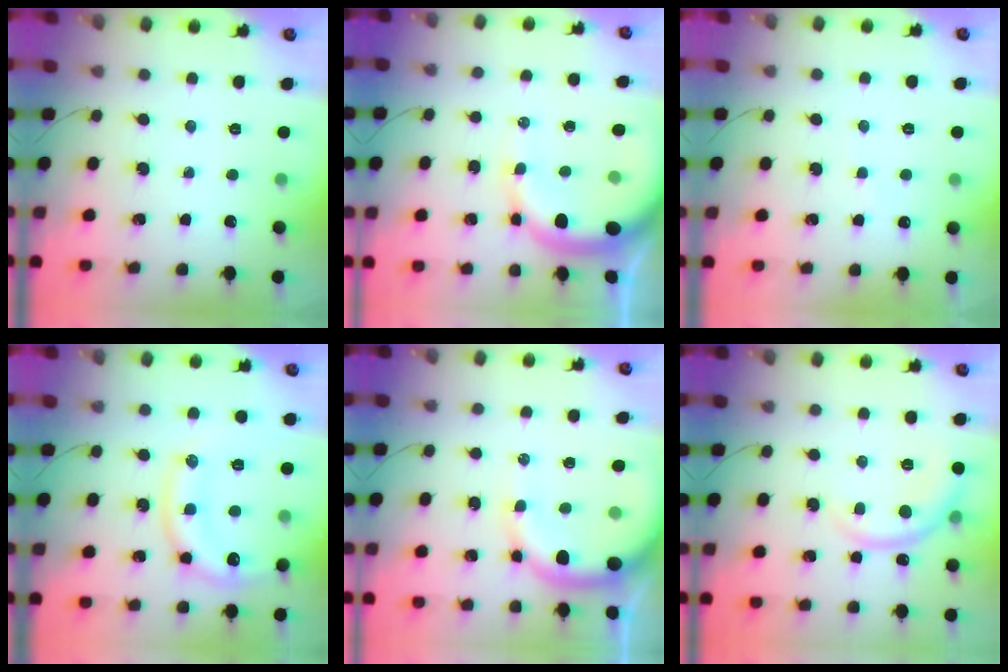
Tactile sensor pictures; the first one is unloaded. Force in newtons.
{"total": 12.2, "press": 11.9, "slide": 2.5}
{"total": 3.4, "press": 3.2, "slide": 1.0}
{"total": 15.6, "press": 15.6, "slide": 1.5}
{"total": 12.0, "press": 11.8, "slide": 2.4}
{"total": 6.7, "press": 6.6, "slide": 1.0}